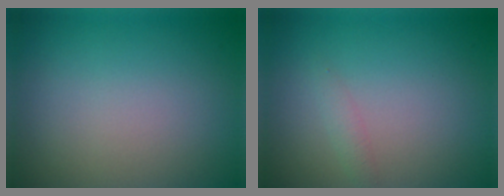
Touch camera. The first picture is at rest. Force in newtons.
{"total": 0.9, "press": 0.9, "slide": 0.1}